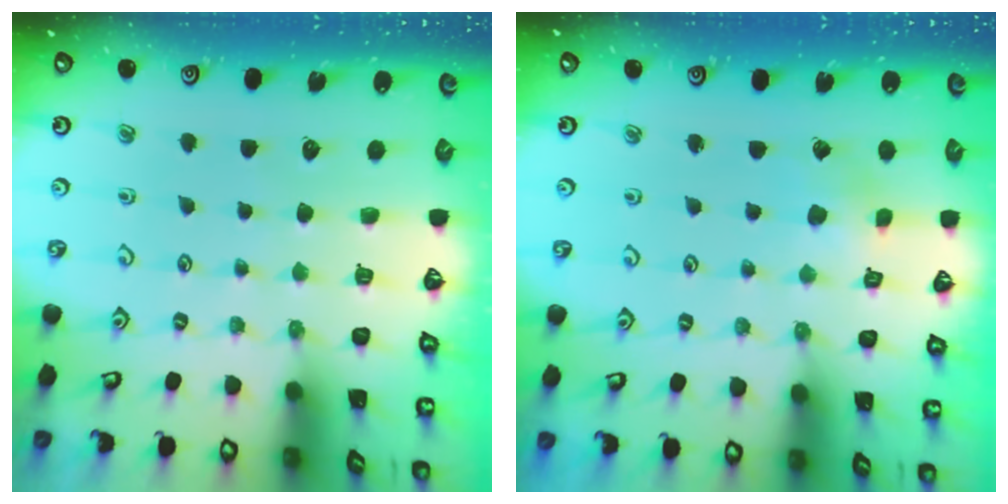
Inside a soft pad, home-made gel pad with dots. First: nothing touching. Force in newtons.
{"total": 2.2, "press": 2.2, "slide": 0.2}